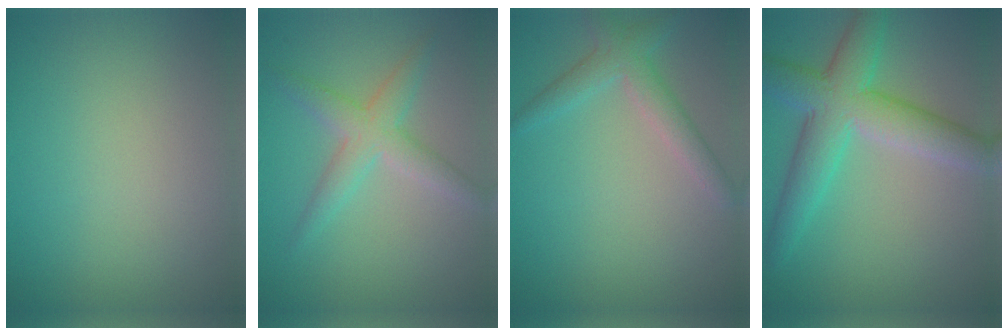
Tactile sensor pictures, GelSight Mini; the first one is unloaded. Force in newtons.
{"total": 3.3, "press": 3.3, "slide": 0.2}
{"total": 2.6, "press": 2.6, "slide": 0.1}
{"total": 6.7, "press": 6.7, "slide": 0.2}